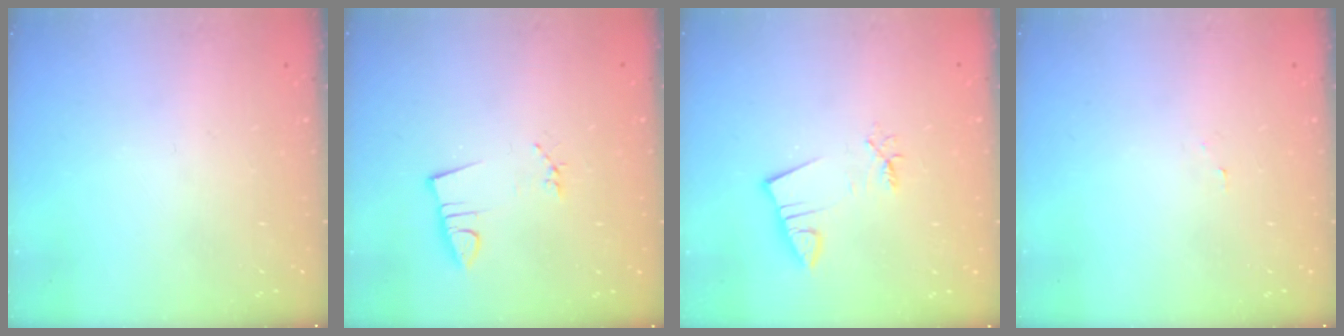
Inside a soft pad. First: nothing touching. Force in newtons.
{"total": 2.9, "press": 1.4, "slide": 2.5}
{"total": 2.7, "press": 2.7, "slide": 0.4}
{"total": 2.2, "press": 2.2, "slide": 0.2}